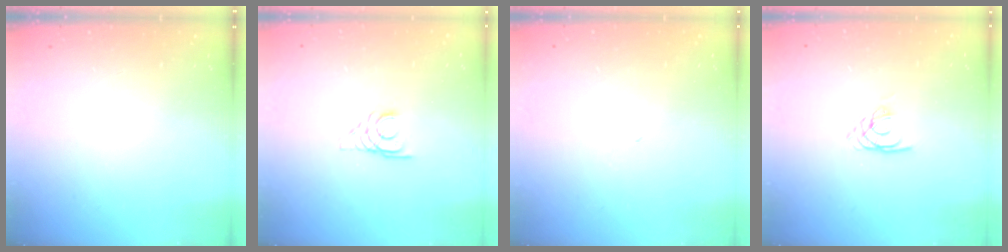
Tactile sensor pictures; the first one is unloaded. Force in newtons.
{"total": 2.7, "press": 2.7, "slide": 0.3}
{"total": 2.8, "press": 2.8, "slide": 0.5}
{"total": 2.8, "press": 2.8, "slide": 0.1}